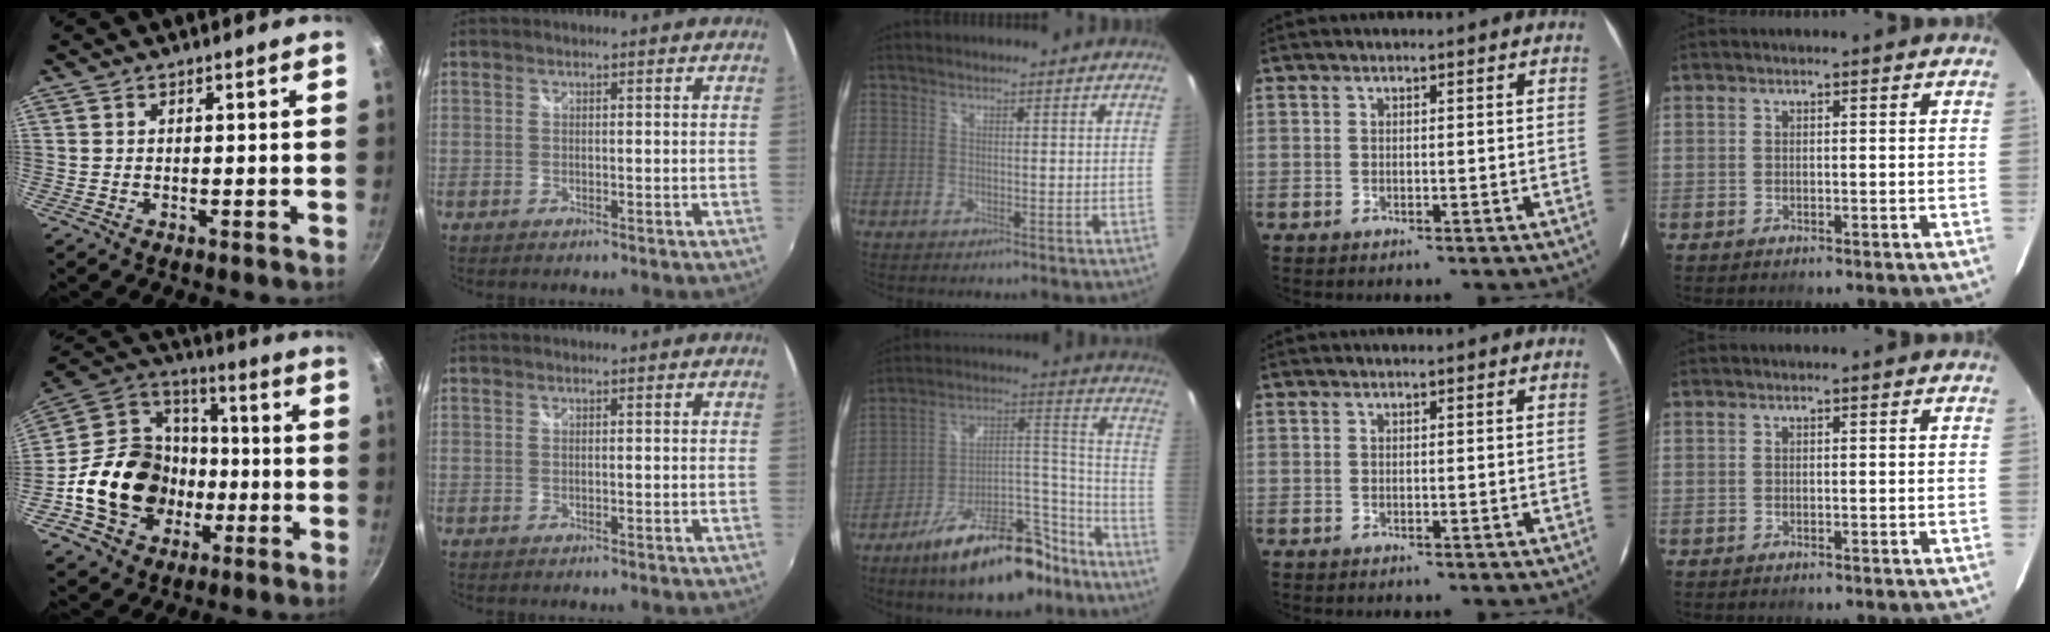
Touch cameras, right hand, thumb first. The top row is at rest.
{"thumb": {"total": 22.2, "force": [-5.2, 17.8, 12.2], "torque": [-0.192, 0.056, -0.083]}, "middle": {"total": 21.6, "force": [-15.3, 9.0, 12.4], "torque": [-0.182, 0.041, -0.222]}}